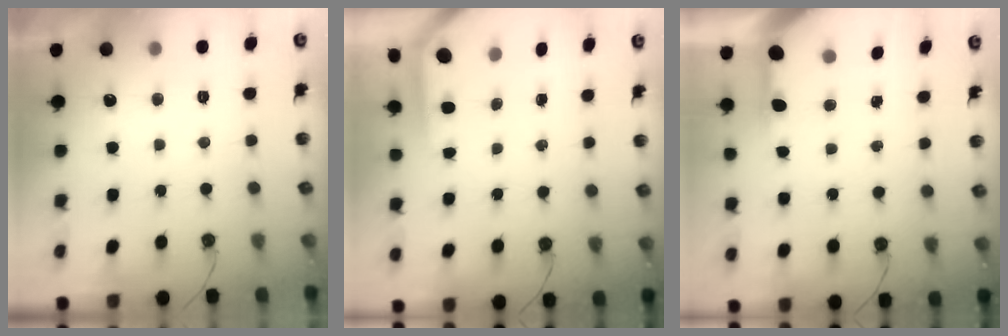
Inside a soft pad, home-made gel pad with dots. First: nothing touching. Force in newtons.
{"total": 3.7, "press": 3.7, "slide": 0.3}
{"total": 6.1, "press": 6.1, "slide": 0.5}